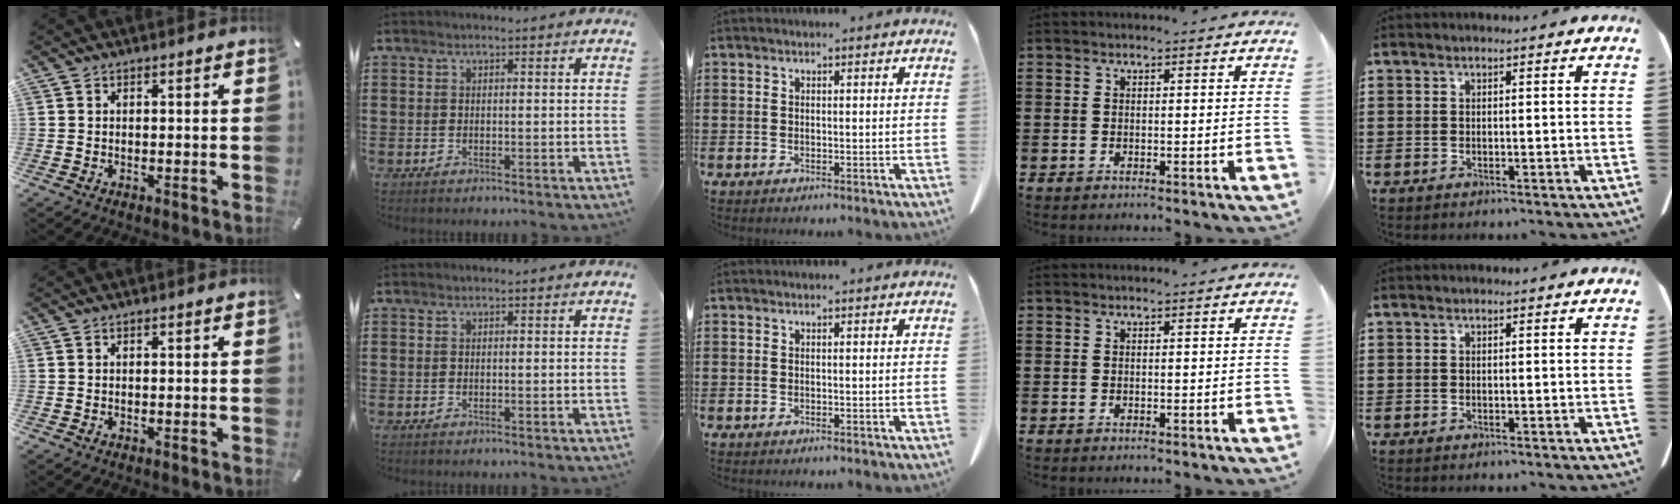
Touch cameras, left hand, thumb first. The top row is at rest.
{}